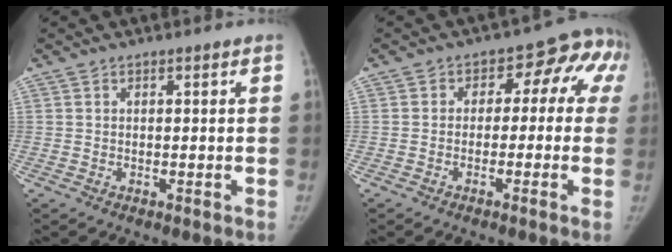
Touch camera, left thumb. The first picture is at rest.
{"total": 9.8, "force": [0.2, 7.2, 6.7], "torque": [-0.027, 0.042, -0.012]}